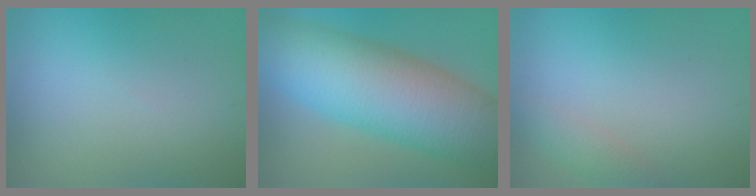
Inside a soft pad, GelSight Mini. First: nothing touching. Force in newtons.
{"total": 12.7, "press": 12.7, "slide": 0.3}
{"total": 1.6, "press": 1.6, "slide": 0.2}